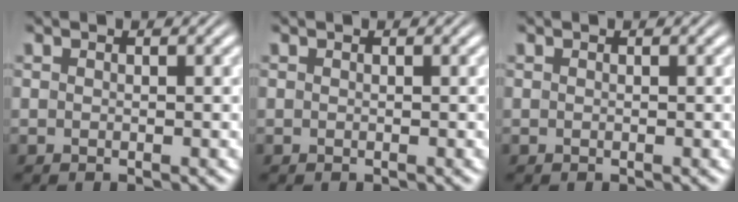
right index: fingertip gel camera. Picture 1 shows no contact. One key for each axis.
{"total": 0.0}
{"total": 0.0}